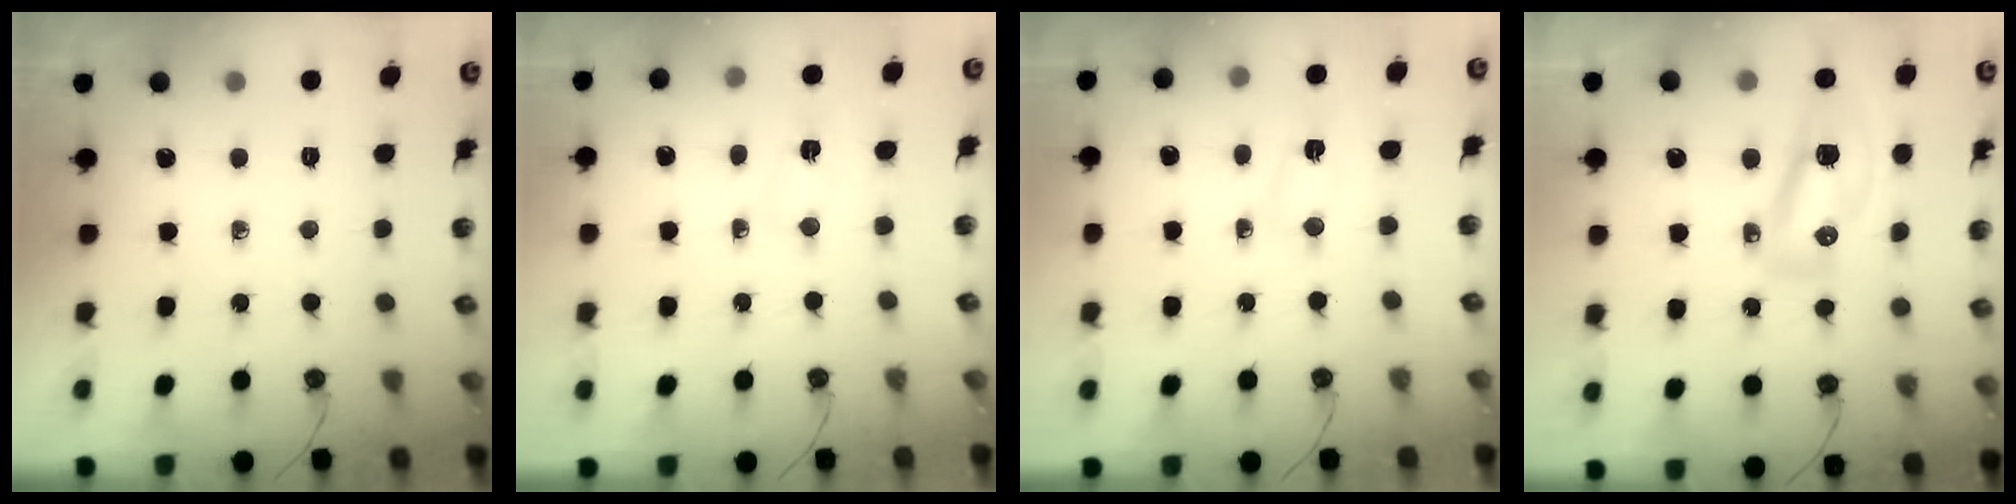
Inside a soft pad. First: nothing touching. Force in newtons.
{"total": 2.3, "press": 2.3, "slide": 0.3}
{"total": 2.2, "press": 2.2, "slide": 0.5}
{"total": 10.7, "press": 10.5, "slide": 2.3}